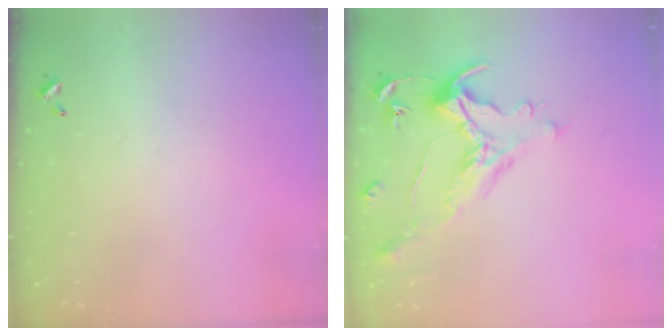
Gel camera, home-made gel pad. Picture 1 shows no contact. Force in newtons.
{"total": 0.9, "press": 0.2, "slide": 0.9}